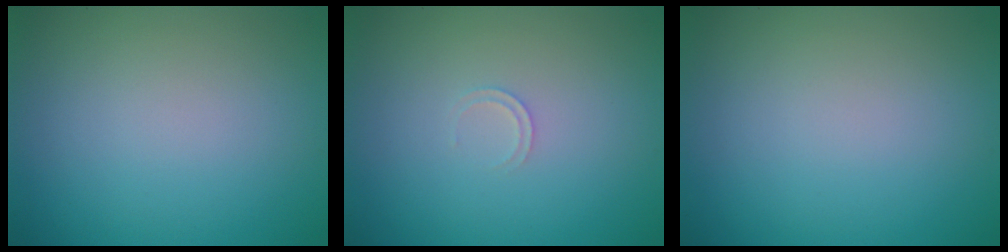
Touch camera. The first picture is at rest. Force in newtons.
{"total": 0.7, "press": 0.7, "slide": 0.1}
{"total": 0.0}